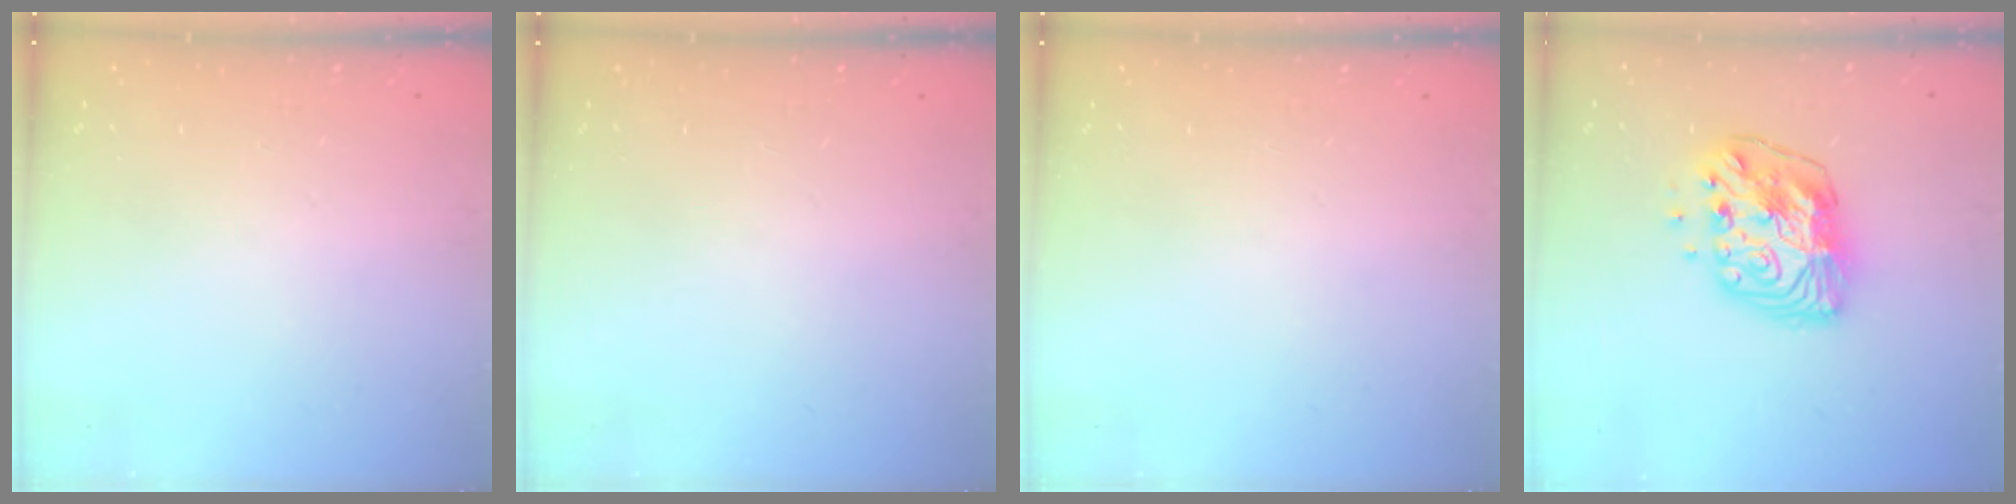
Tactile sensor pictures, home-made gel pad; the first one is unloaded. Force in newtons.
{"total": 0.0}
{"total": 0.0}
{"total": 12.2, "press": 12.1, "slide": 1.1}